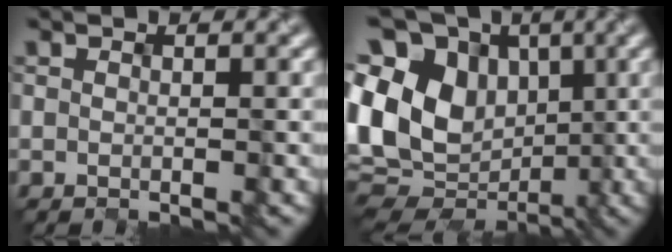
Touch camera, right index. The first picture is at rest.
{"total": 13.1, "force": [-1.2, 10.1, 8.1], "torque": [-0.176, 0.014, 0.001]}